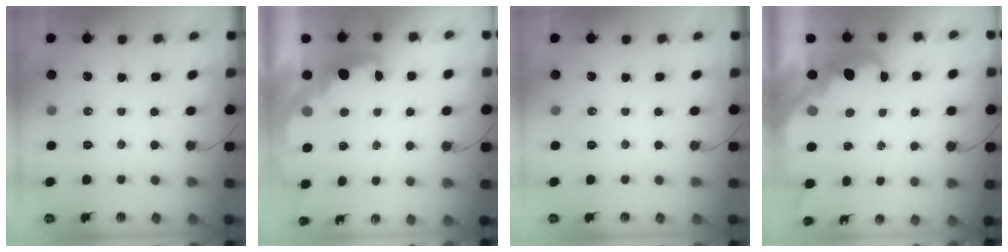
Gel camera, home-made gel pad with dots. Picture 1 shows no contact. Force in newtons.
{"total": 2.7, "press": 2.6, "slide": 0.7}
{"total": 0.0}
{"total": 5.3, "press": 5.3, "slide": 0.7}